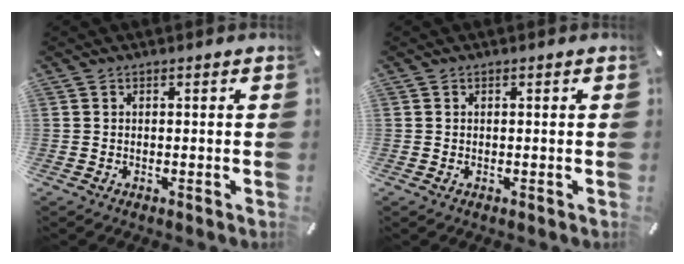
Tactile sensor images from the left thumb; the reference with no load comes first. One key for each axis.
{"total": 0.0}